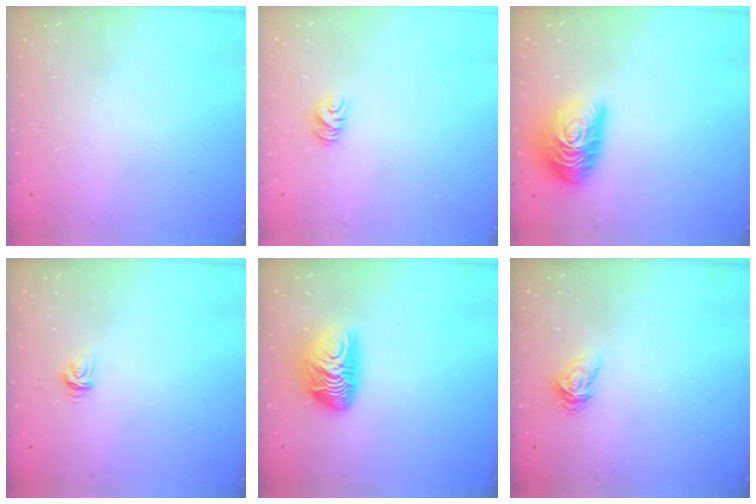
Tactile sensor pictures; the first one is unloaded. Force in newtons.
{"total": 5.1, "press": 5.1, "slide": 0.3}
{"total": 15.7, "press": 15.7, "slide": 0.9}
{"total": 3.7, "press": 3.7, "slide": 0.4}
{"total": 12.1, "press": 12.0, "slide": 1.1}
{"total": 4.6, "press": 4.6, "slide": 0.3}